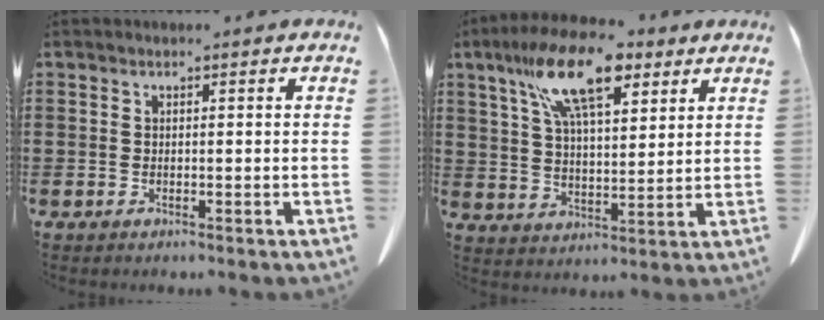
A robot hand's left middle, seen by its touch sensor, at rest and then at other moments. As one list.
[{"total": 14.9, "force": [9.0, 5.4, 10.5], "torque": [-0.204, -0.010, 0.156]}]